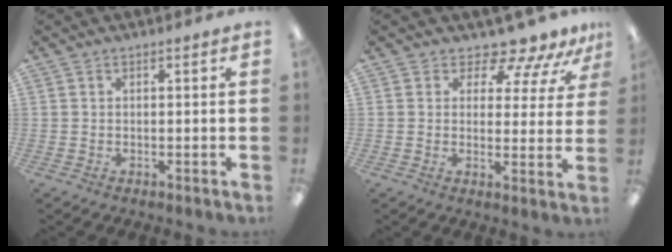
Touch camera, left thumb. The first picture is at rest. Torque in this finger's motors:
{"motor_torque": [0.07, 0.17, -0.27, -0.02, 0.00]}